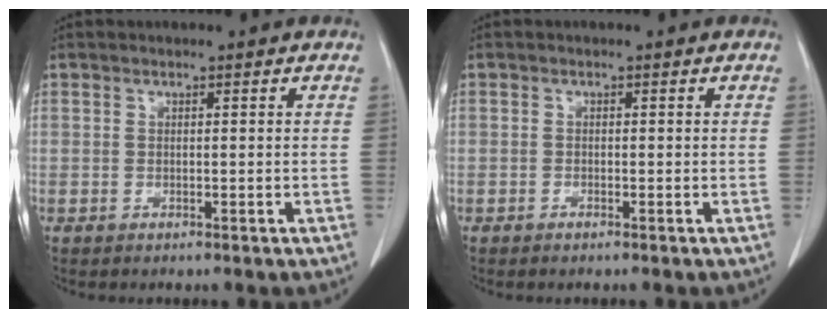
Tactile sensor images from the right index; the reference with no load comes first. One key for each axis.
{"total": 0.5, "fx": -0.5, "fy": 0.2, "fz": 0.2, "tx": -0.005, "ty": -0.001, "tz": -0.007}